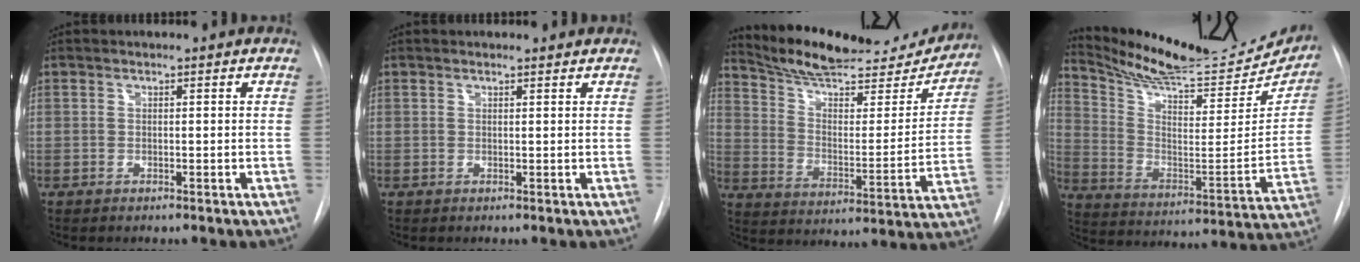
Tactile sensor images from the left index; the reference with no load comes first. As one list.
[{"total": 2.1, "force": [2.1, 0.2, 0.2], "torque": [-0.010, 0.007, 0.023]}, {"total": 23.8, "force": [21.9, 5.1, 7.9], "torque": [-0.116, -0.032, 0.308]}, {"total": 25.7, "force": [23.5, 4.5, 9.2], "torque": [-0.151, -0.069, 0.336]}]